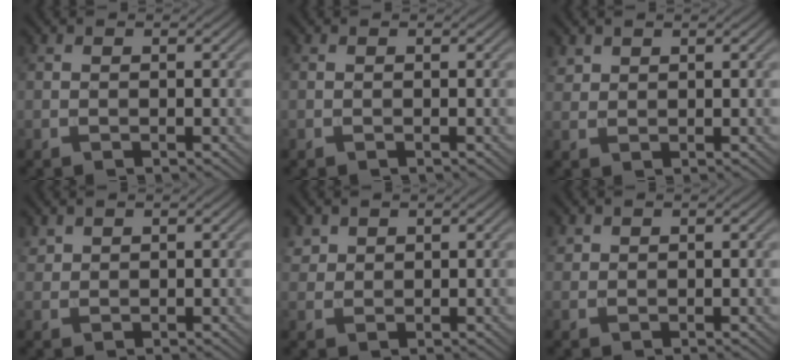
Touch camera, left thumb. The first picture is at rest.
{"total": 0.0}
{"total": 1.5, "force": [1.2, 0.8, 0.3], "torque": [-0.011, 0.001, 0.030]}
{"total": 1.4, "force": [1.3, 0.5, 0.4], "torque": [-0.014, 0.004, 0.033]}
{"total": 2.0, "force": [1.5, 1.2, 0.5], "torque": [-0.017, 0.001, 0.036]}
{"total": 1.1, "force": [0.9, 0.6, 0.2], "torque": [-0.009, 0.001, 0.023]}